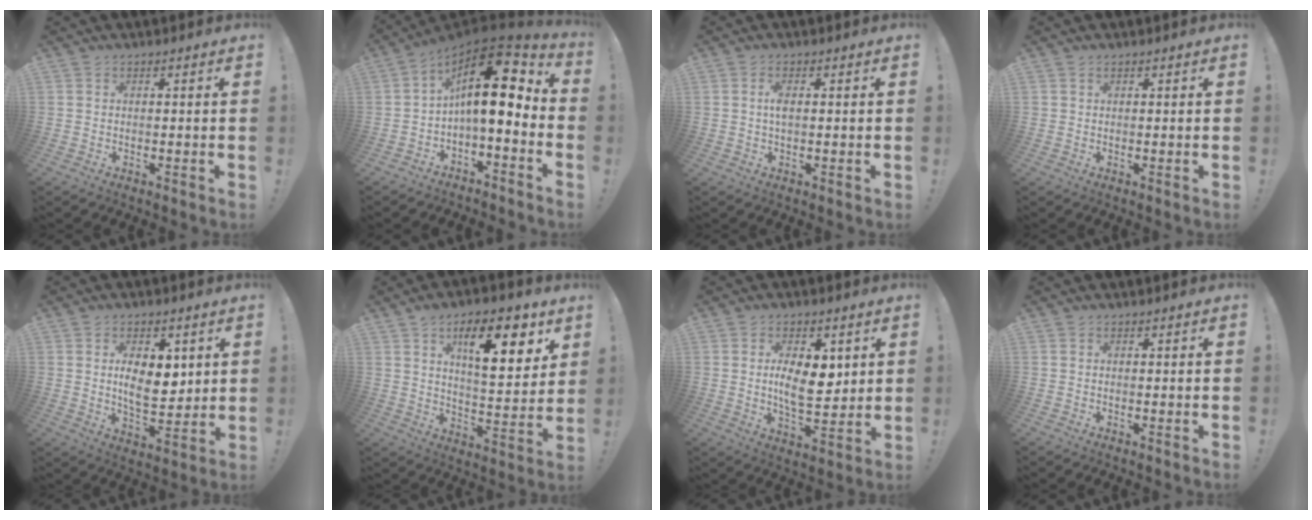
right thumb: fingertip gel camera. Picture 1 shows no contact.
{"total": 16.4, "force": [3.4, 6.2, 14.8], "torque": [-0.244, -0.015, 0.055]}
{"total": 2.5, "force": [0.1, 0.9, 2.3], "torque": [-0.040, 0.003, -0.003]}
{"total": 0.6, "force": [0.5, 0.3, 0.2], "torque": [-0.009, 0.002, 0.010]}
{"total": 10.0, "force": [2.6, 6.4, 7.3], "torque": [-0.096, -0.015, 0.045]}
{"total": 16.9, "force": [8.2, 6.6, 13.2], "torque": [-0.182, -0.034, 0.127]}
{"total": 10.1, "force": [2.1, 5.7, 8.1], "torque": [-0.127, -0.010, 0.038]}
{"total": 0.0}